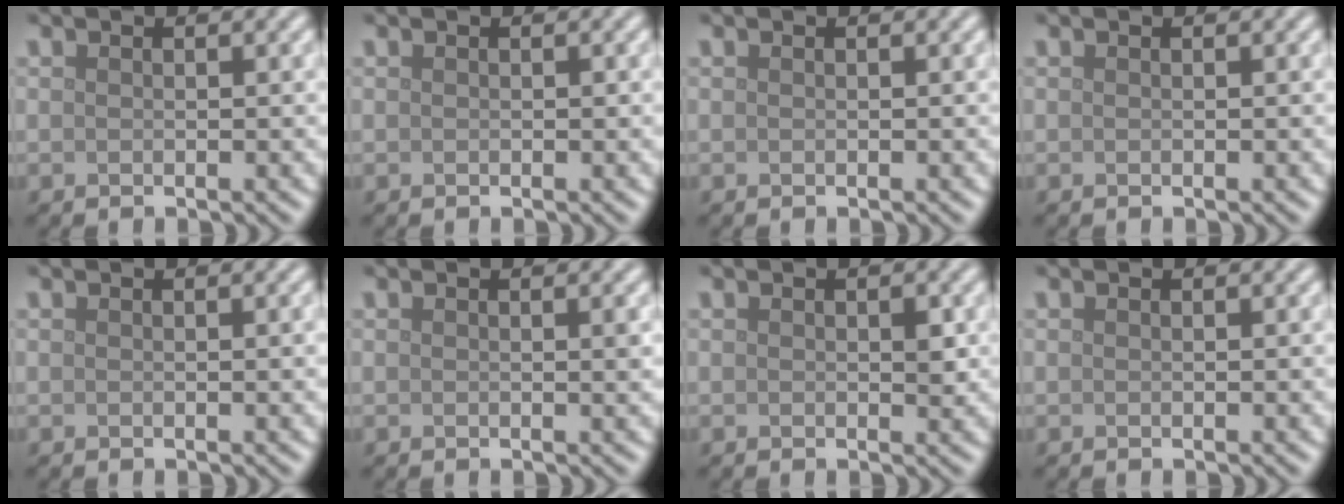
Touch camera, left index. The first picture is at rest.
{"total": 0.0}
{"total": 0.0}
{"total": 0.0}
{"total": 0.6, "force": [0.1, 0.1, 0.6], "torque": [-0.007, 0.002, 0.001]}
{"total": 0.6, "force": [0.1, 0.0, 0.6], "torque": [-0.007, 0.000, 0.000]}
{"total": 1.1, "force": [0.1, 0.6, 0.9], "torque": [-0.009, -0.003, 0.001]}
{"total": 0.0}